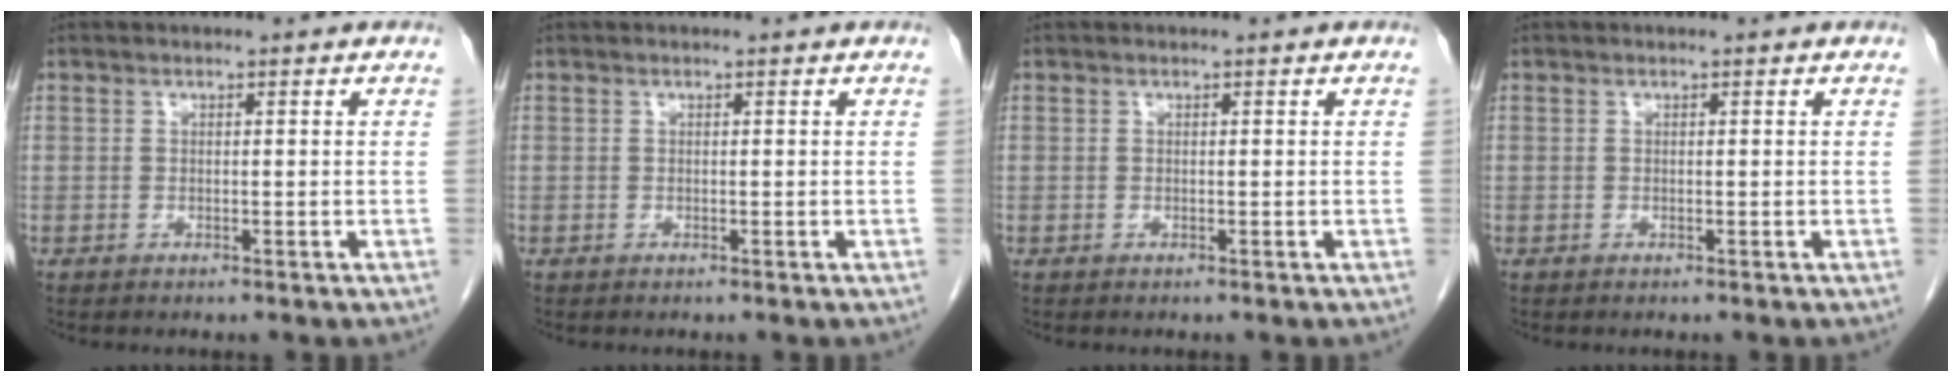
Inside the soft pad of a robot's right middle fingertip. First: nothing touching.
{"total": 0.0}
{"total": 0.0}
{"total": 0.0}